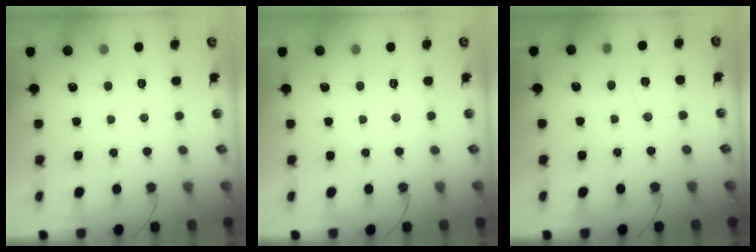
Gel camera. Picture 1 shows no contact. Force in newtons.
{"total": 0.0}
{"total": 5.6, "press": 3.5, "slide": 4.4}